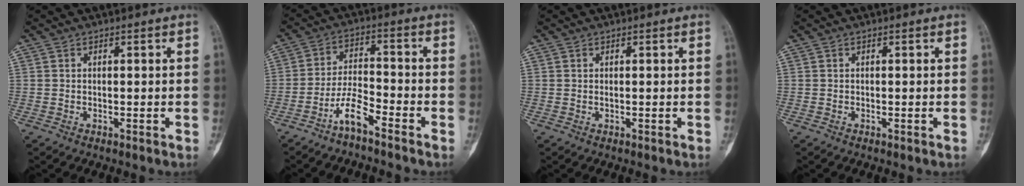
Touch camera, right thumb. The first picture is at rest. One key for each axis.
{"total": 5.9, "fx": -4.4, "fy": 1.3, "fz": 3.7, "tx": -0.073, "ty": 0.040, "tz": -0.087}
{"total": 0.0}
{"total": 0.0}